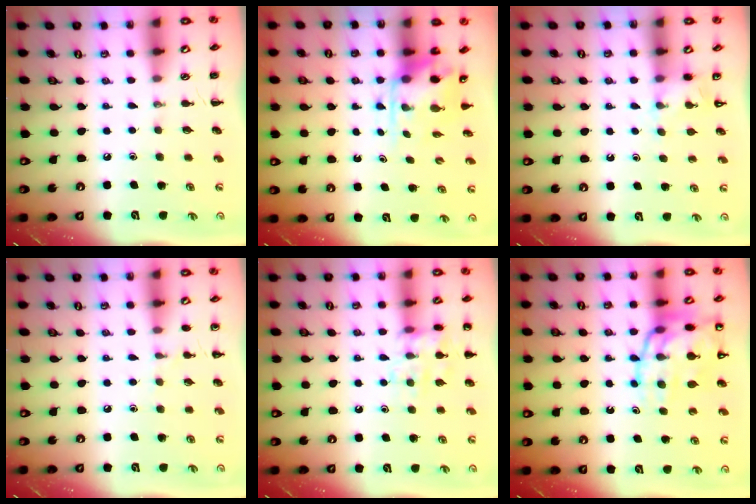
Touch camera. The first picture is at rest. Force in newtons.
{"total": 4.6, "press": 4.6, "slide": 0.5}
{"total": 5.4, "press": 5.1, "slide": 1.6}
{"total": 6.2, "press": 6.0, "slide": 1.9}
{"total": 12.5, "press": 12.5, "slide": 0.7}
{"total": 19.4, "press": 19.1, "slide": 3.5}